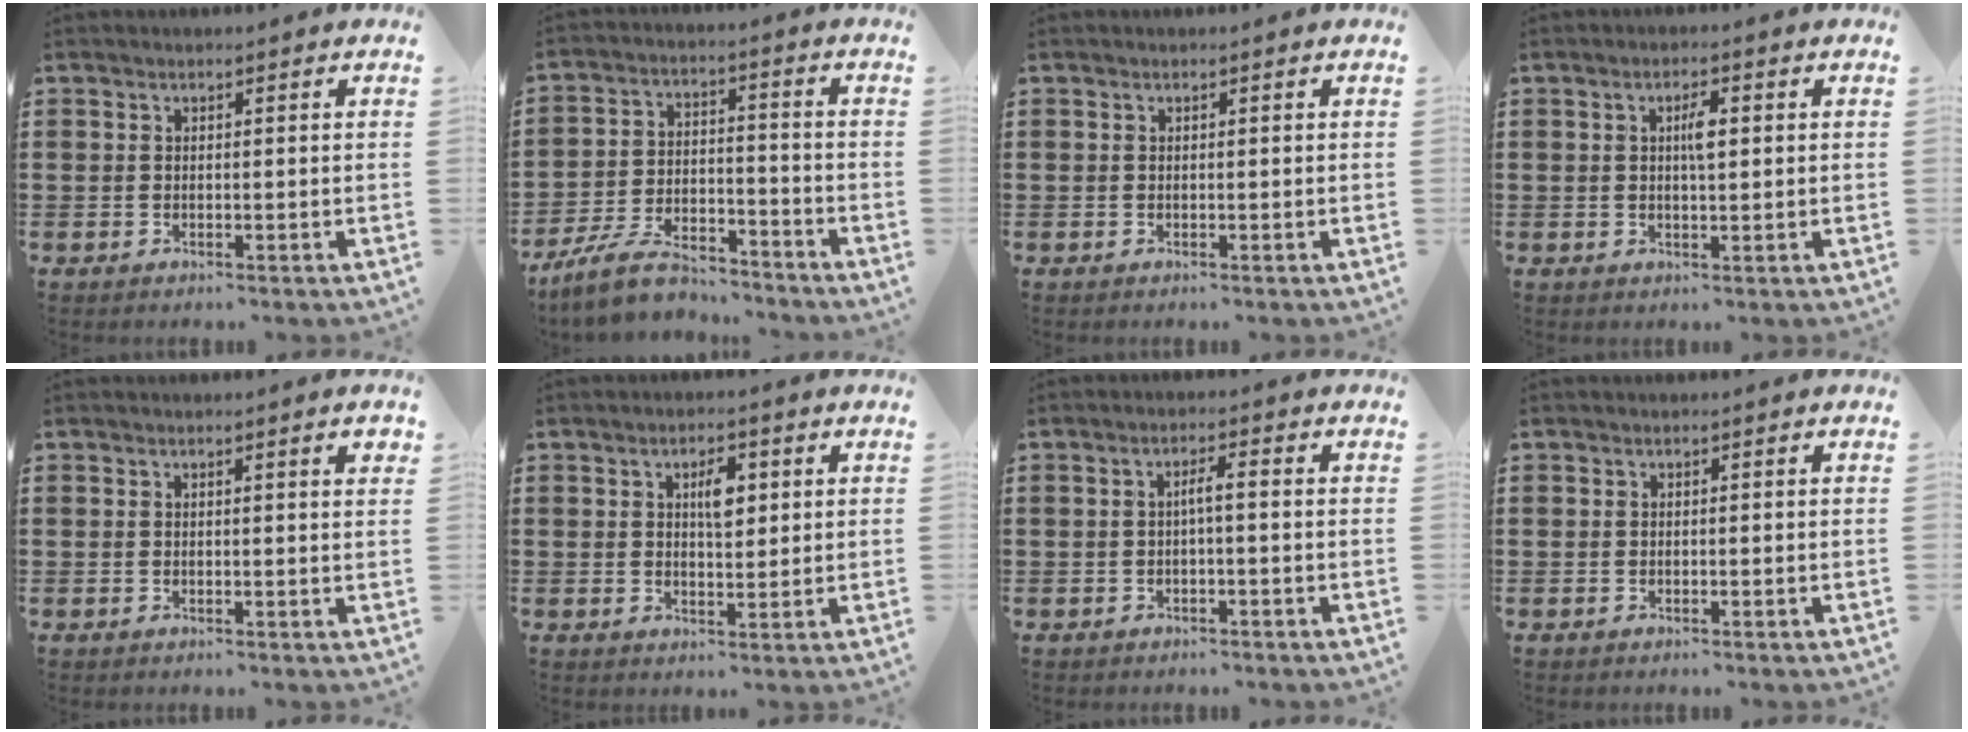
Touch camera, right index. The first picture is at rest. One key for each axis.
{"total": 8.8, "fx": -7.9, "fy": 1.8, "fz": 3.4, "tx": -0.077, "ty": 0.015, "tz": -0.154}
{"total": 0.0}
{"total": 3.1, "fx": 0.5, "fy": 0.9, "fz": 2.9, "tx": -0.050, "ty": 0.002, "tz": 0.003}
{"total": 1.5, "fx": 0.7, "fy": 0.1, "fz": 1.3, "tx": -0.027, "ty": 0.001, "tz": 0.012}
{"total": 4.2, "fx": 1.3, "fy": 1.9, "fz": 3.5, "tx": -0.049, "ty": 0.000, "tz": 0.015}
{"total": 2.1, "fx": -0.4, "fy": 0.2, "fz": 2.1, "tx": -0.039, "ty": 0.003, "tz": -0.009}
{"total": 0.0}